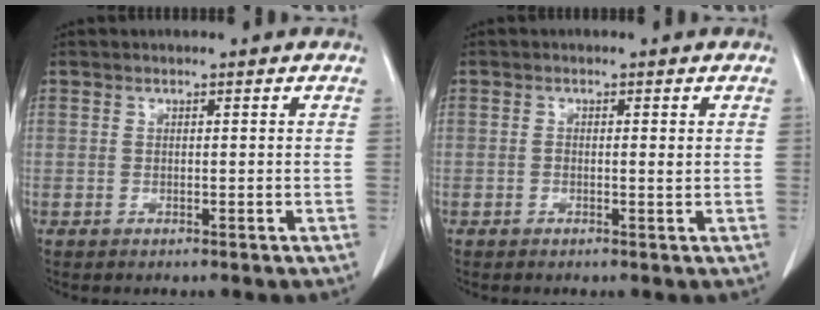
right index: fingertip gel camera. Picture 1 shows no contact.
{"total": 1.0, "force": [0.0, 0.3, 1.0], "torque": [-0.017, -0.001, 0.000]}